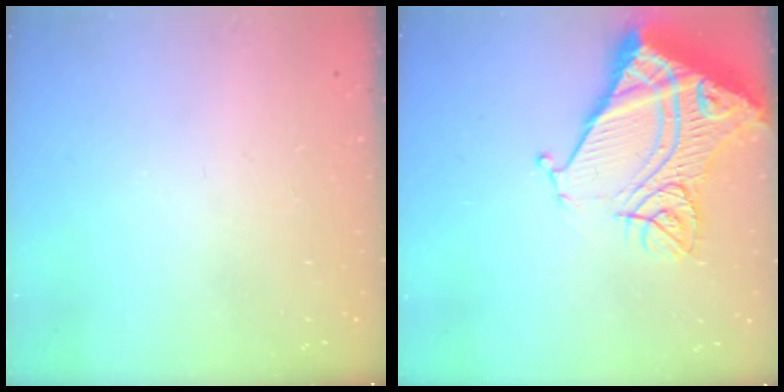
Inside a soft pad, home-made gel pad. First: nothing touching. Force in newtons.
{"total": 20.1, "press": 19.9, "slide": 2.6}